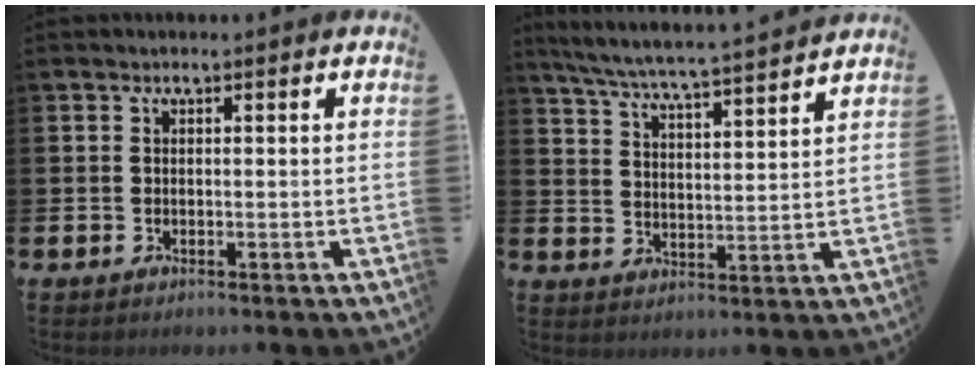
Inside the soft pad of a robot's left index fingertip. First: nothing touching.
{"total": 6.3, "force": [6.0, -0.2, 1.9], "torque": [-0.062, -0.045, 0.104]}